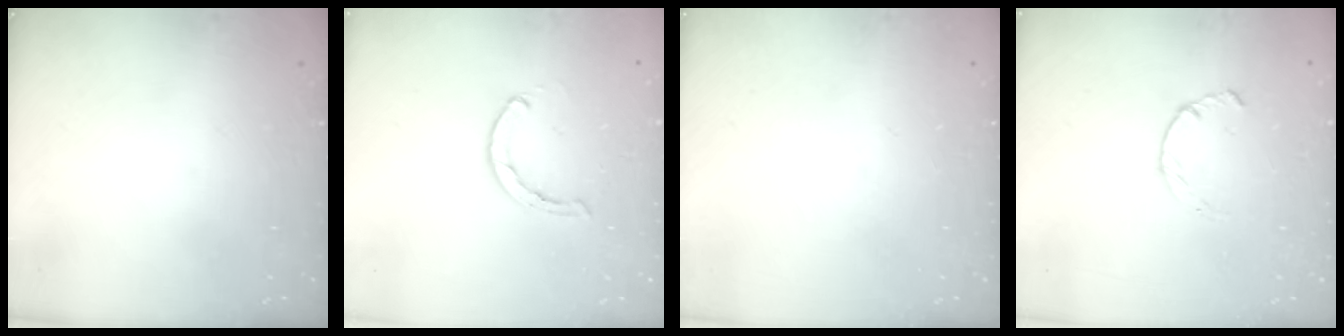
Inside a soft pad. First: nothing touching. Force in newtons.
{"total": 1.5, "press": 1.5, "slide": 0.2}
{"total": 0.0}
{"total": 2.2, "press": 2.2, "slide": 0.4}